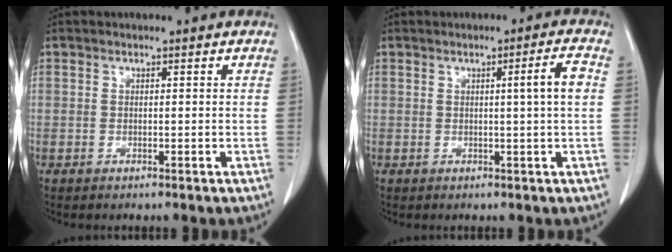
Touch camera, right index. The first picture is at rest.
{"total": 3.7, "force": [0.4, -0.7, 3.6], "torque": [-0.054, 0.000, 0.006]}